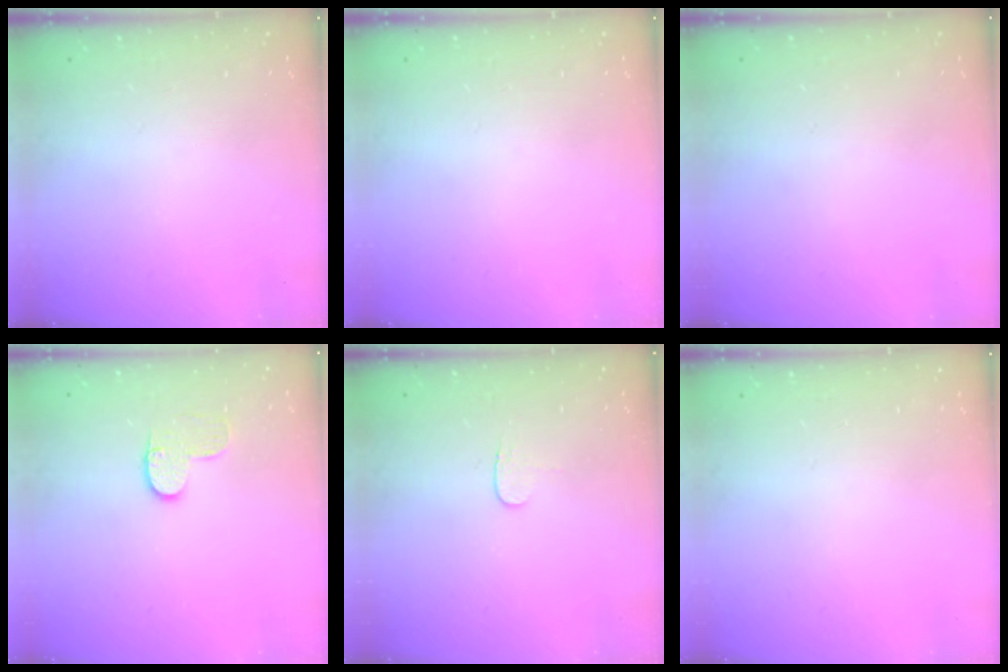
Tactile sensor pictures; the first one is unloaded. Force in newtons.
{"total": 0.0}
{"total": 0.6, "press": 0.6, "slide": 0.2}
{"total": 6.3, "press": 6.3, "slide": 0.3}
{"total": 3.5, "press": 3.5, "slide": 0.4}
{"total": 0.0}